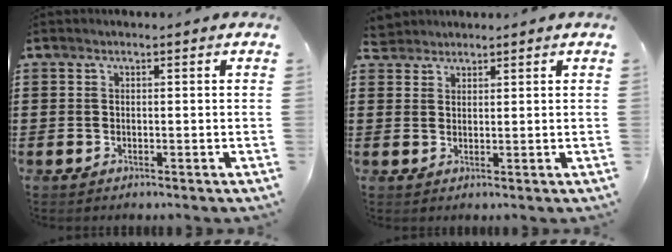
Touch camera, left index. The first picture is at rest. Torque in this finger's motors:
{"motor_torque": [-0.02, -0.02, -0.02, -0.02]}